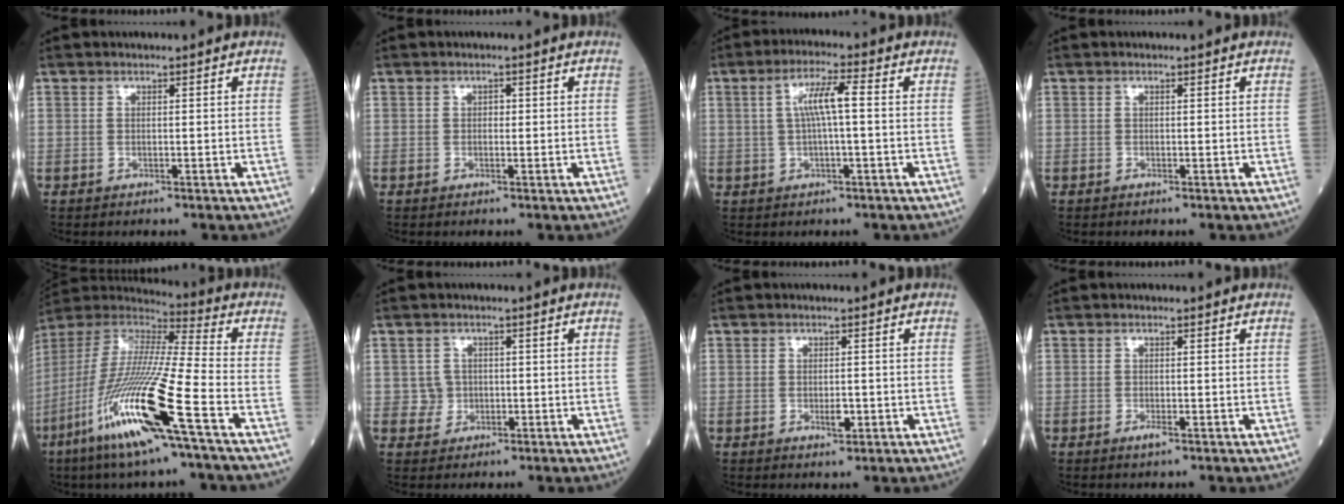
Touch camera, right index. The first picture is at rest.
{"total": 0.7, "force": [0.1, 0.5, 0.5], "torque": [-0.005, 0.002, -0.001]}
{"total": 5.4, "force": [0.6, 0.4, 5.4], "torque": [-0.103, 0.014, 0.011]}
{"total": 0.0}
{"total": 21.5, "force": [-10.1, 0.1, 19.0], "torque": [-0.424, -0.060, -0.204]}
{"total": 2.3, "force": [-0.2, 2.3, 0.3], "torque": [0.003, 0.007, -0.003]}
{"total": 2.6, "force": [-0.8, 0.7, 2.3], "torque": [-0.043, -0.002, -0.010]}
{"total": 1.2, "force": [-0.6, 0.1, 1.0], "torque": [-0.018, -0.002, -0.011]}